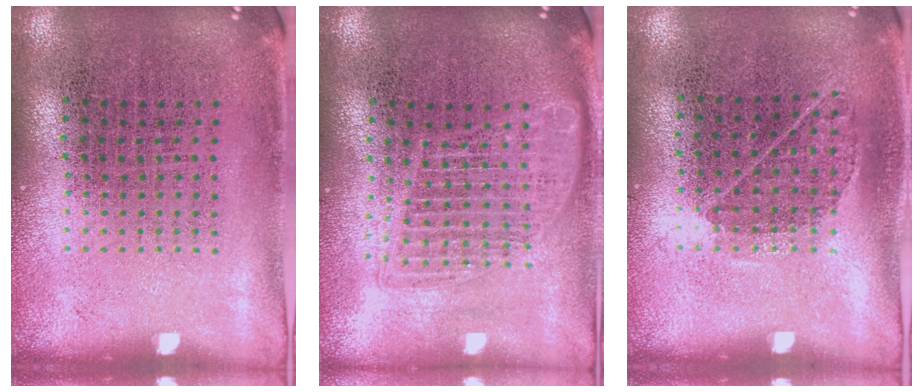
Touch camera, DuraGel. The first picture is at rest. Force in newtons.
{"total": 1.7, "press": 1.5, "slide": 0.8}
{"total": 0.8, "press": 0.6, "slide": 0.5}